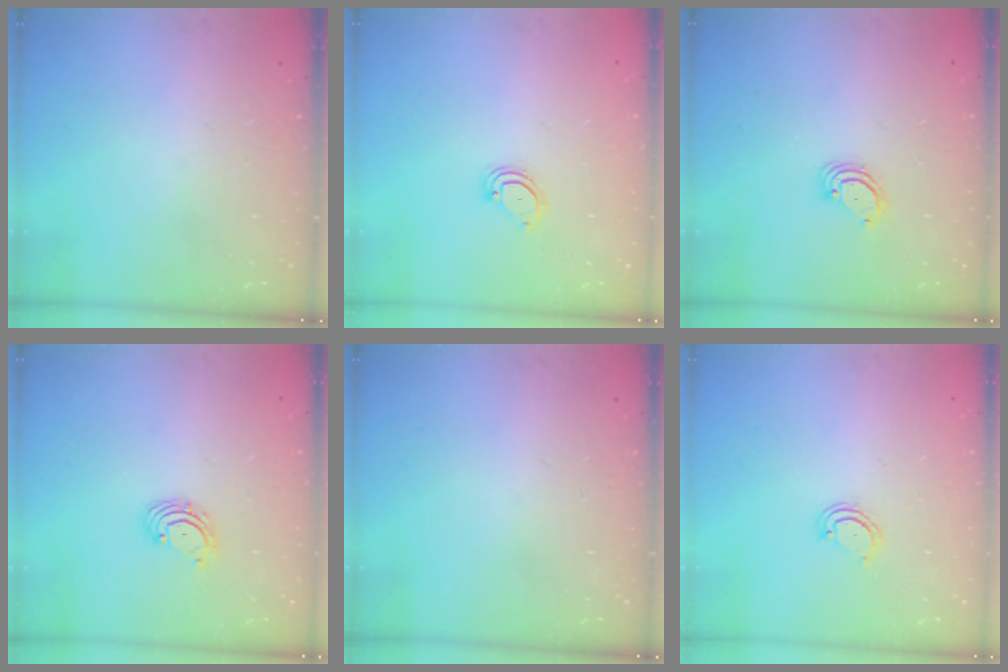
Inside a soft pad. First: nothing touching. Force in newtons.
{"total": 4.0, "press": 4.0, "slide": 0.3}
{"total": 3.5, "press": 3.5, "slide": 0.3}
{"total": 2.6, "press": 2.5, "slide": 0.6}
{"total": 0.0}
{"total": 3.9, "press": 3.9, "slide": 0.4}